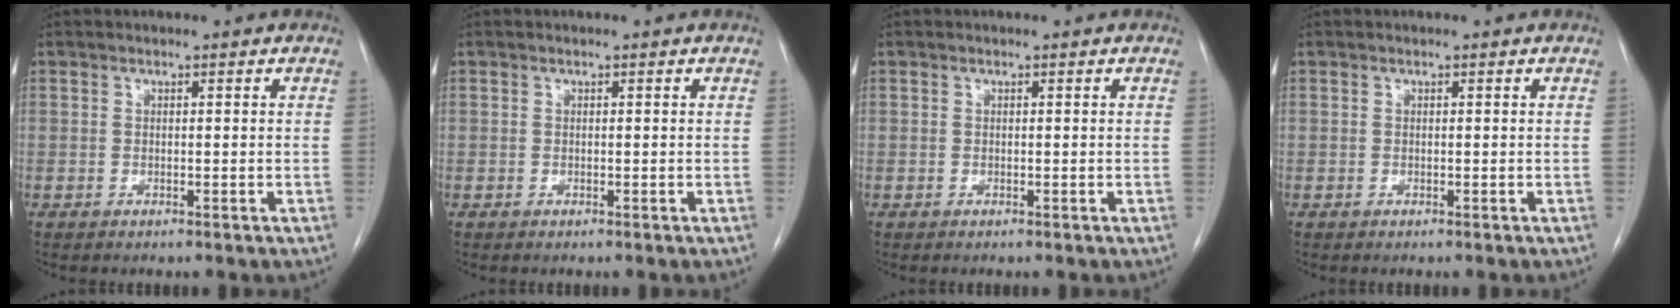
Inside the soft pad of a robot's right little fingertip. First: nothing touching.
{"total": 0.0}
{"total": 0.0}
{"total": 0.0}